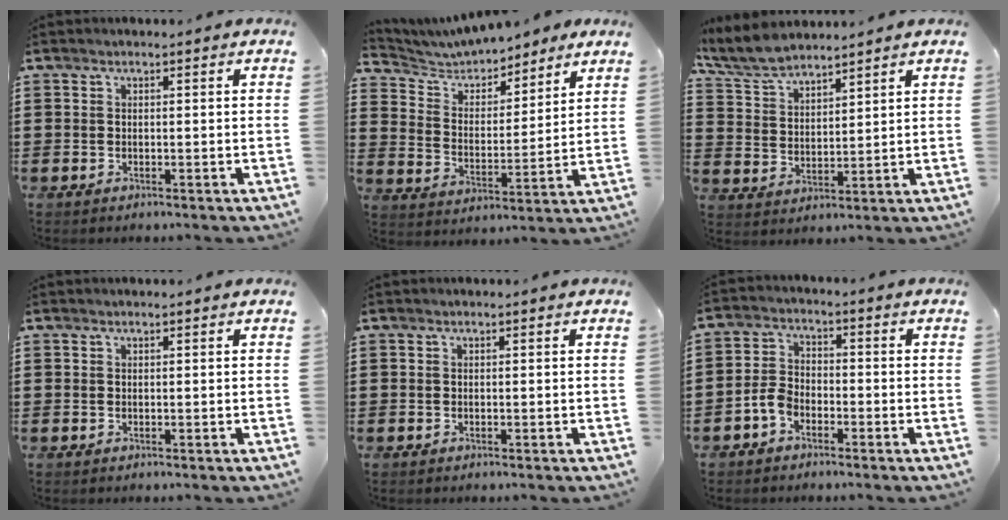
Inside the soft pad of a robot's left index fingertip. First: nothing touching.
{"total": 6.3, "force": [6.1, 1.5, 1.1], "torque": [-0.054, -0.034, 0.106]}
{"total": 6.5, "force": [5.9, 1.4, 2.3], "torque": [-0.067, -0.015, 0.111]}
{"total": 0.0}
{"total": 0.0}
{"total": 3.8, "force": [-2.3, 2.1, 2.0], "torque": [-0.060, 0.002, -0.051]}